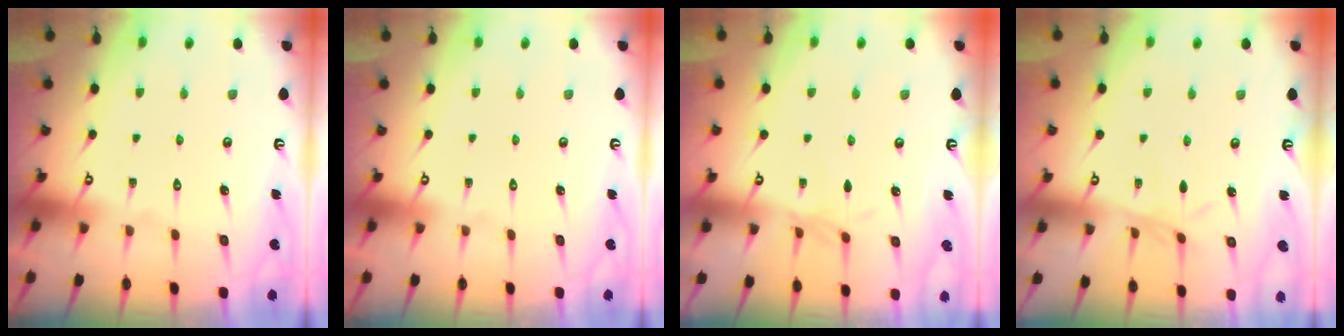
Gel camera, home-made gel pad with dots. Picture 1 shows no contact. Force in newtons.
{"total": 0.0}
{"total": 2.3, "press": 2.3, "slide": 0.5}
{"total": 3.1, "press": 3.1, "slide": 0.3}